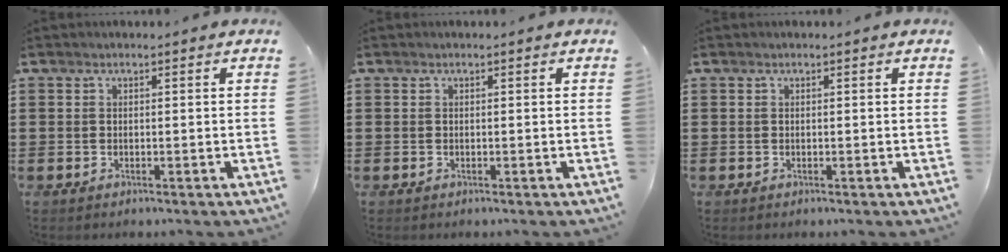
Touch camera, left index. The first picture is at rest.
{"total": 0.0}
{"total": 0.0}